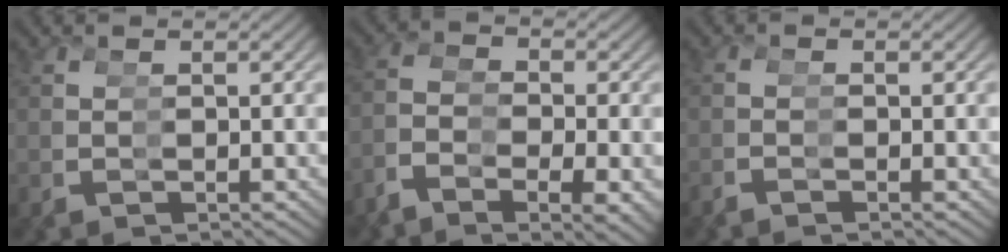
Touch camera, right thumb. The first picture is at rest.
{"total": 5.5, "force": [-0.7, 4.3, 3.3], "torque": [-0.079, 0.002, -0.007]}
{"total": 1.1, "force": [-1.0, -0.5, 0.0], "torque": [-0.004, -0.001, -0.017]}